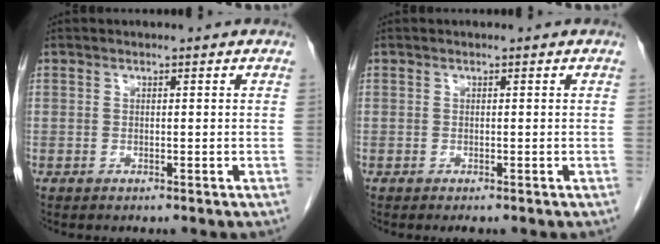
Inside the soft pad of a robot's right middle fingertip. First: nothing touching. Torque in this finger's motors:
{"motor_torque": [0.19, 0.01, -0.03, 0.01]}